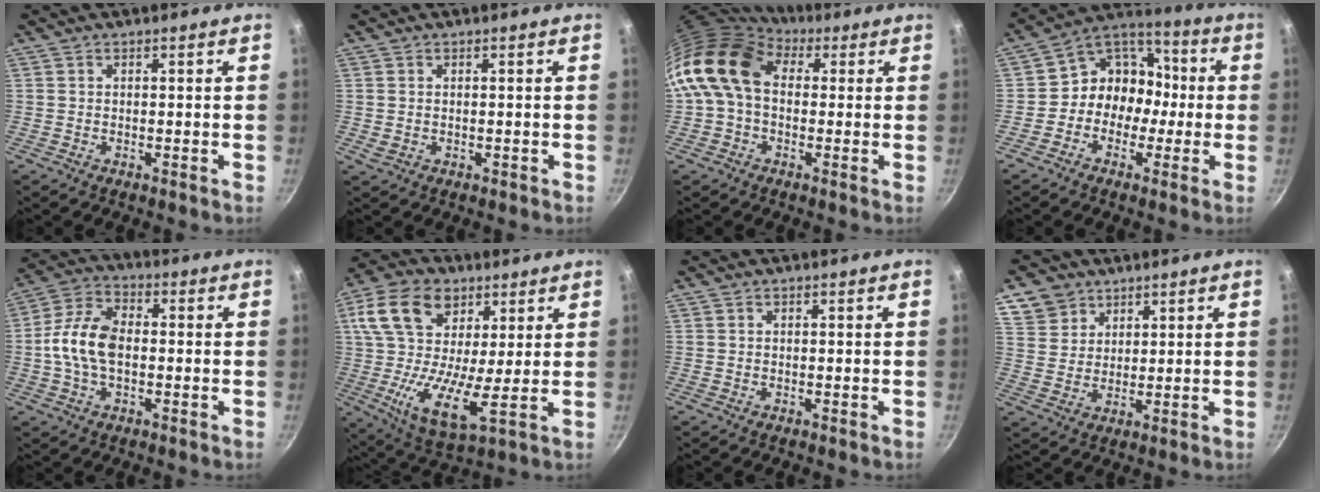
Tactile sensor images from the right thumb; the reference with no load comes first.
{"total": 1.2, "force": [0.0, 0.9, 0.8], "torque": [-0.012, -0.001, 0.004]}
{"total": 13.3, "force": [1.9, 9.6, 9.1], "torque": [-0.149, 0.016, 0.013]}
{"total": 11.0, "force": [-1.7, 9.4, 5.4], "torque": [-0.034, 0.052, -0.047]}
{"total": 10.6, "force": [-0.9, 6.2, 8.6], "torque": [-0.163, 0.031, -0.030]}
{"total": 18.8, "force": [6.0, 10.8, 14.1], "torque": [-0.248, -0.020, 0.095]}
{"total": 0.0}
{"total": 7.2, "force": [4.5, 5.4, 1.5], "torque": [-0.005, -0.003, 0.090]}